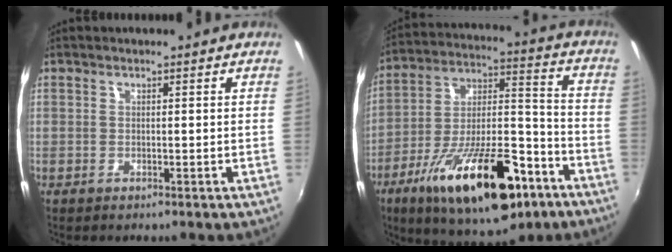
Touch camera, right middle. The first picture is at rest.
{"total": 25.5, "force": [-13.9, 9.3, 19.2], "torque": [-0.320, -0.011, -0.215]}